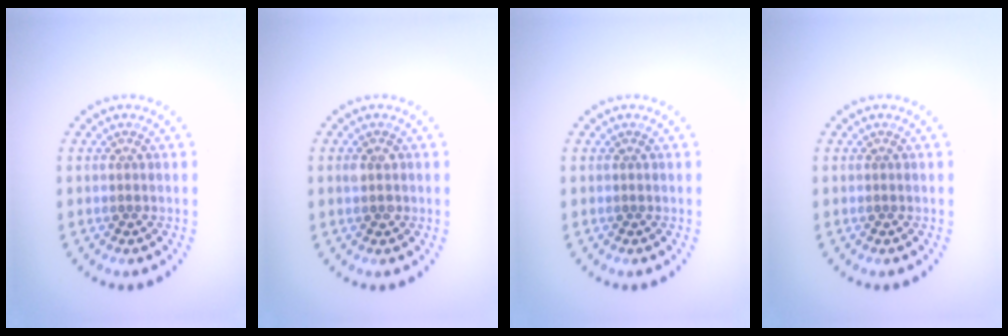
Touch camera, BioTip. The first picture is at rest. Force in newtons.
{"total": 1.2, "press": 1.2, "slide": 0.1}
{"total": 0.0}
{"total": 0.0}